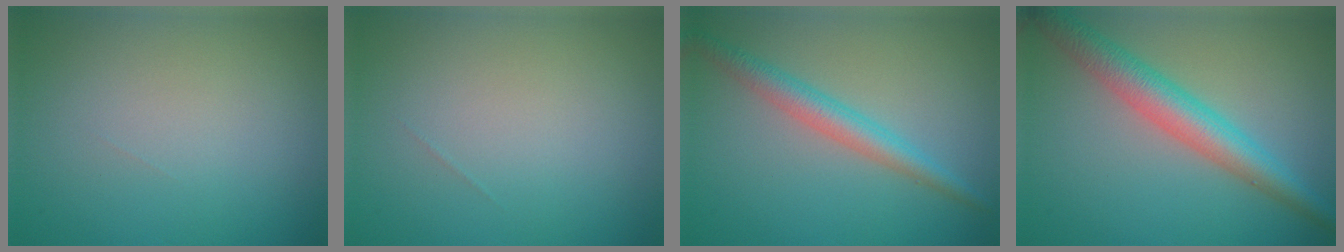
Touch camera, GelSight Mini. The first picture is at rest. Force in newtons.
{"total": 0.0}
{"total": 3.0, "press": 3.0, "slide": 0.2}
{"total": 4.9, "press": 4.9, "slide": 0.1}